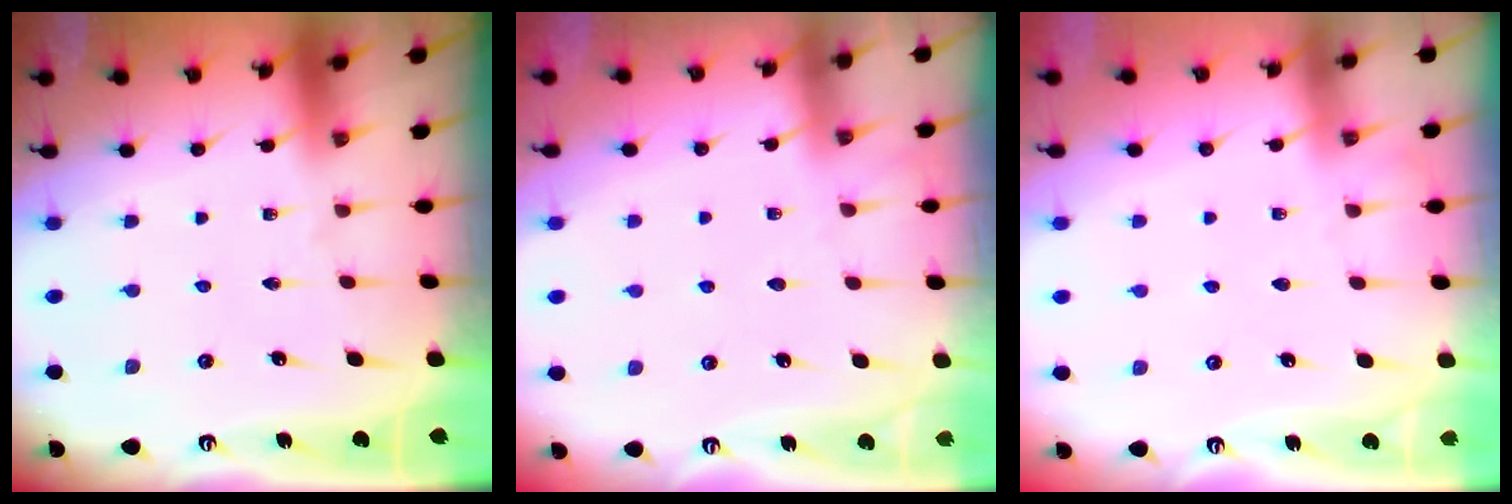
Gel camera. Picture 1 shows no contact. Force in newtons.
{"total": 4.9, "press": 4.9, "slide": 0.7}
{"total": 3.2, "press": 3.1, "slide": 0.5}